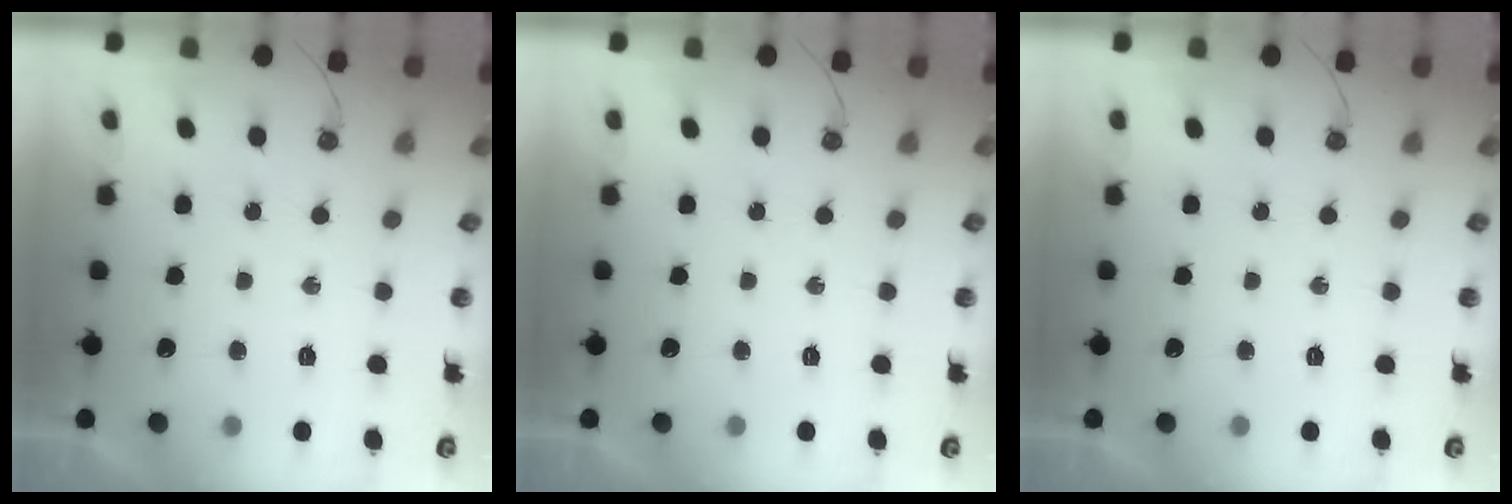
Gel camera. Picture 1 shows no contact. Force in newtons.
{"total": 0.0}
{"total": 0.0}